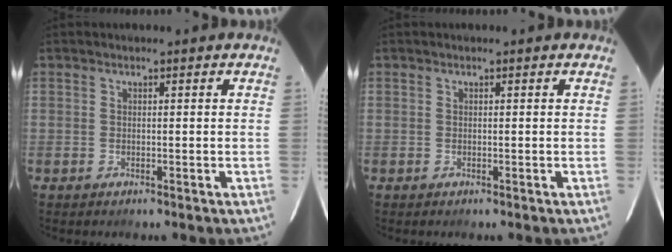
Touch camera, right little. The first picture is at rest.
{"total": 0.0}